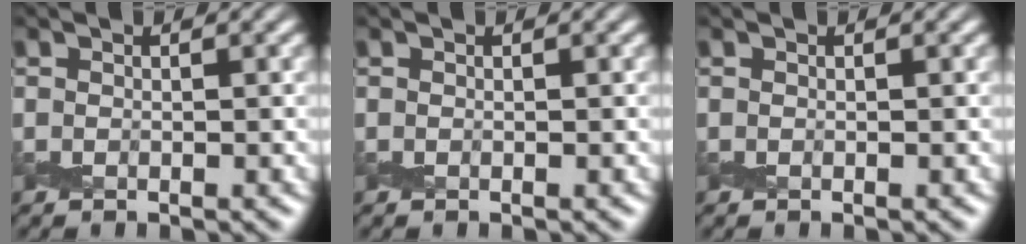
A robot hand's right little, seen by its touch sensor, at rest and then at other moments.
{"total": 0.0}
{"total": 0.0}